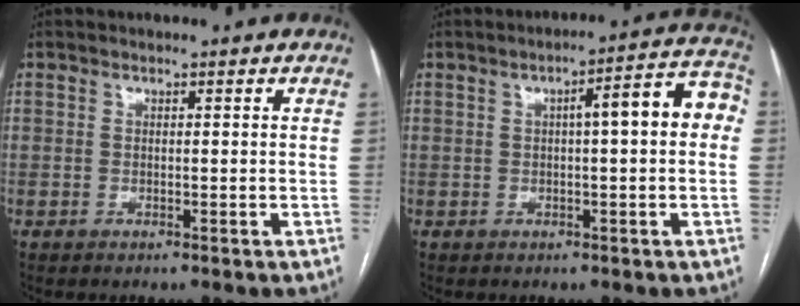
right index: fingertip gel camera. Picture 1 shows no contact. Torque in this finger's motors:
{"motor_torque": [0.30, 0.06, 0.18, 0.07]}